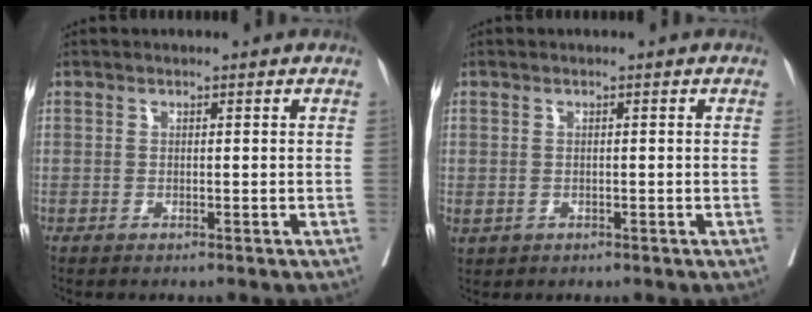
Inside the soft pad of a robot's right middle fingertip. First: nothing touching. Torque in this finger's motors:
{"motor_torque": [0.17, -0.12, 0.28, 0.21]}